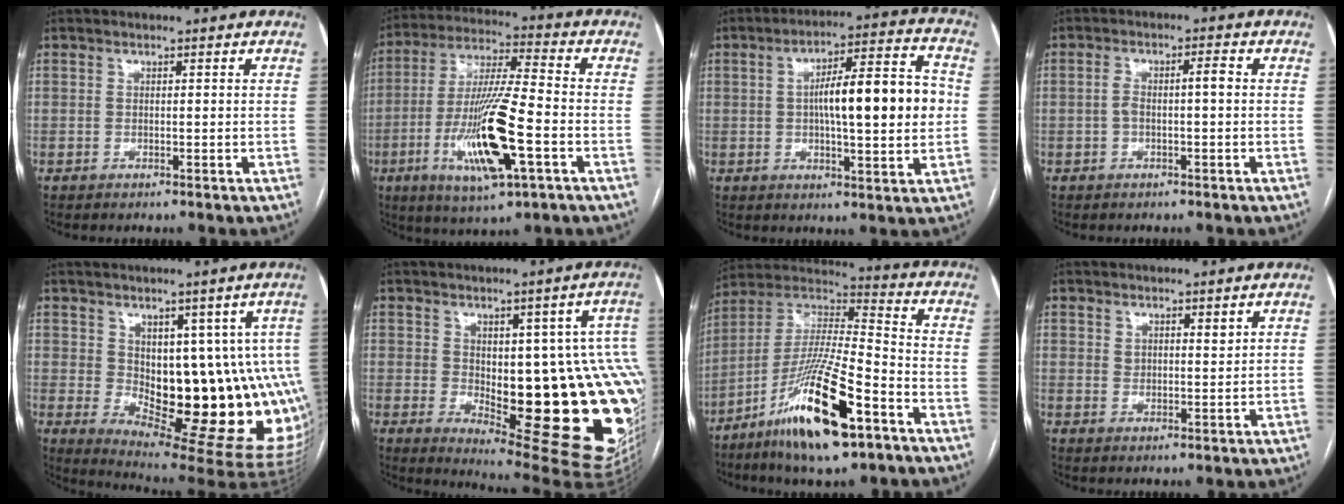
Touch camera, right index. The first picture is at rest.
{"total": 16.8, "force": [-5.4, 1.9, 15.8], "torque": [-0.312, -0.016, -0.094]}
{"total": 14.7, "force": [0.5, 2.7, 14.4], "torque": [-0.224, 0.026, 0.006]}
{"total": 3.6, "force": [-0.3, 0.9, 3.5], "torque": [-0.068, 0.020, -0.003]}
{"total": 15.3, "force": [1.0, 6.0, 14.1], "torque": [-0.144, -0.004, 0.029]}
{"total": 22.0, "force": [-1.6, 6.8, 20.8], "torque": [-0.170, 0.010, 0.004]}
{"total": 19.2, "force": [-10.2, 2.9, 16.0], "torque": [-0.327, -0.028, -0.181]}
{"total": 2.2, "force": [1.7, 0.9, 1.1], "torque": [-0.018, -0.003, 0.033]}